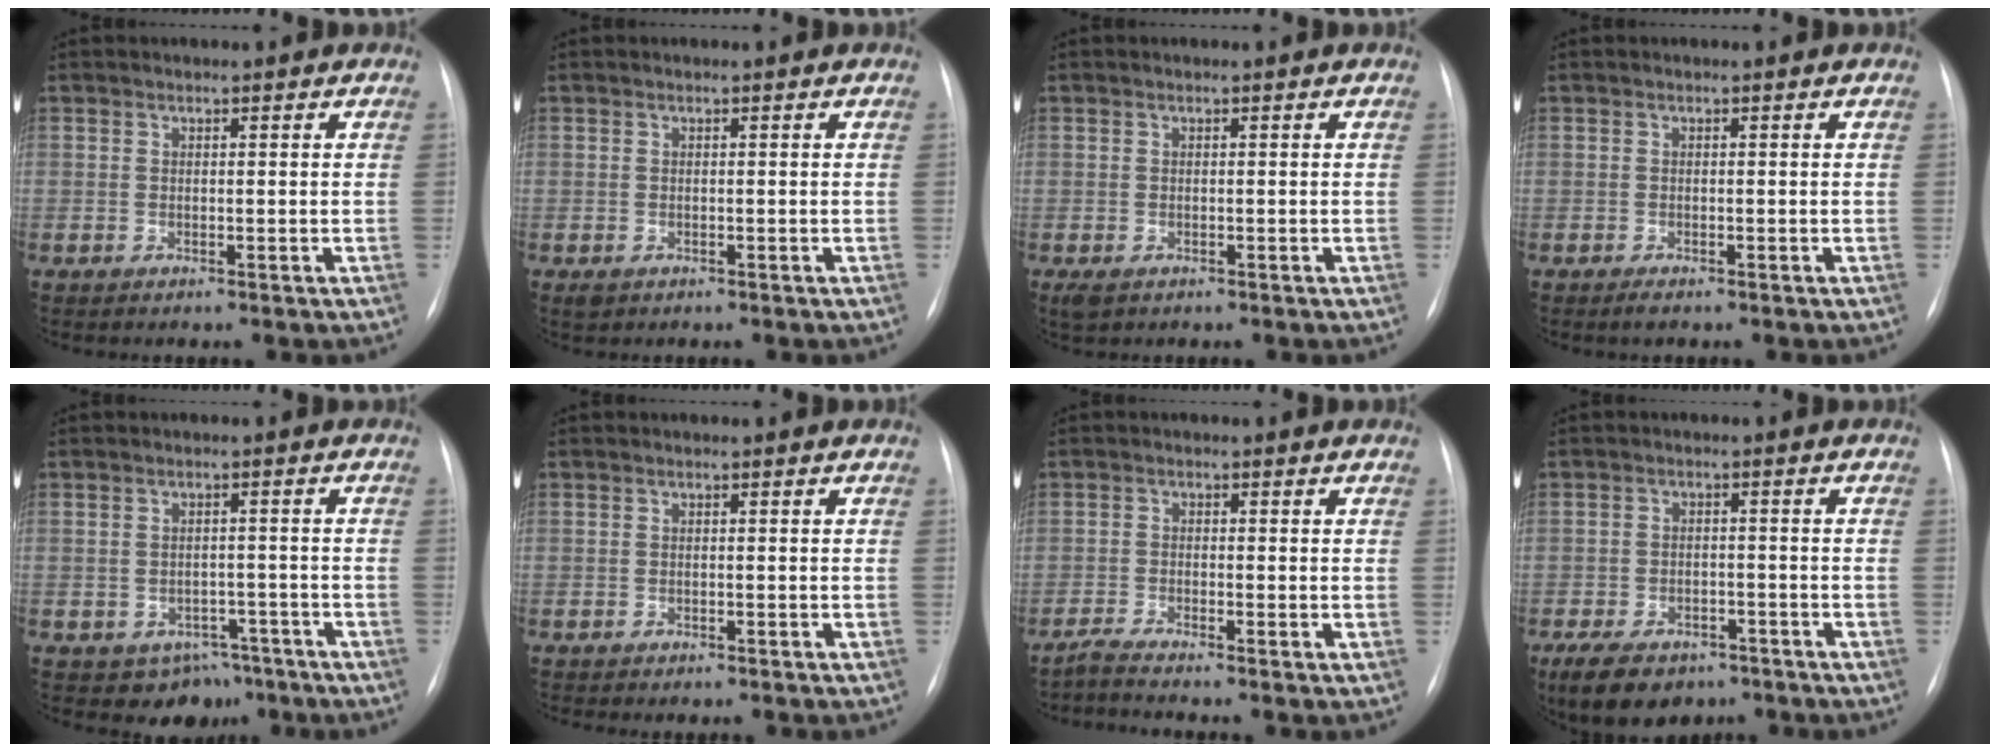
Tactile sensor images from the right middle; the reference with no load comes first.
{"total": 0.9, "force": [-0.4, 0.7, 0.4], "torque": [-0.008, 0.001, -0.002]}
{"total": 1.7, "force": [-0.8, 1.1, 1.0], "torque": [-0.020, -0.003, -0.005]}
{"total": 1.0, "force": [-0.7, 0.2, 0.6], "torque": [-0.014, -0.003, -0.010]}
{"total": 5.6, "force": [-3.9, 3.9, 1.1], "torque": [0.003, 0.015, -0.046]}
{"total": 2.5, "force": [-2.2, 0.7, 1.1], "torque": [-0.017, -0.006, -0.022]}
{"total": 2.3, "force": [-2.0, -0.9, 0.4], "torque": [-0.017, -0.009, -0.045]}
{"total": 10.2, "force": [-7.2, 5.5, 4.8], "torque": [-0.092, -0.002, -0.107]}